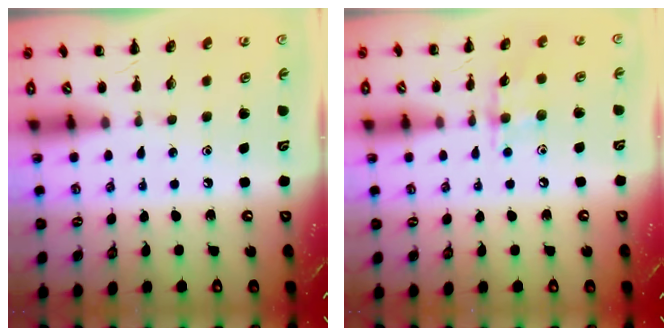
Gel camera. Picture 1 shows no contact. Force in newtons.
{"total": 7.8, "press": 7.8, "slide": 0.6}